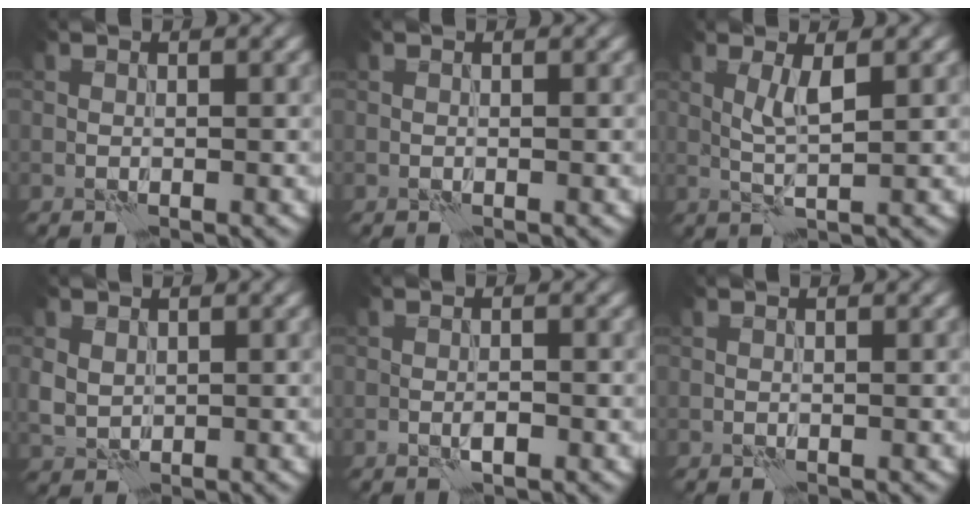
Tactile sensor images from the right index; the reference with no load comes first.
{"total": 0.0}
{"total": 2.3, "force": [1.0, 0.1, 2.1], "torque": [-0.044, 0.000, 0.020]}
{"total": 2.1, "force": [0.7, 1.6, 1.2], "torque": [-0.030, 0.002, 0.015]}
{"total": 0.9, "force": [-0.3, 0.2, 0.8], "torque": [-0.017, 0.001, -0.006]}
{"total": 0.0}